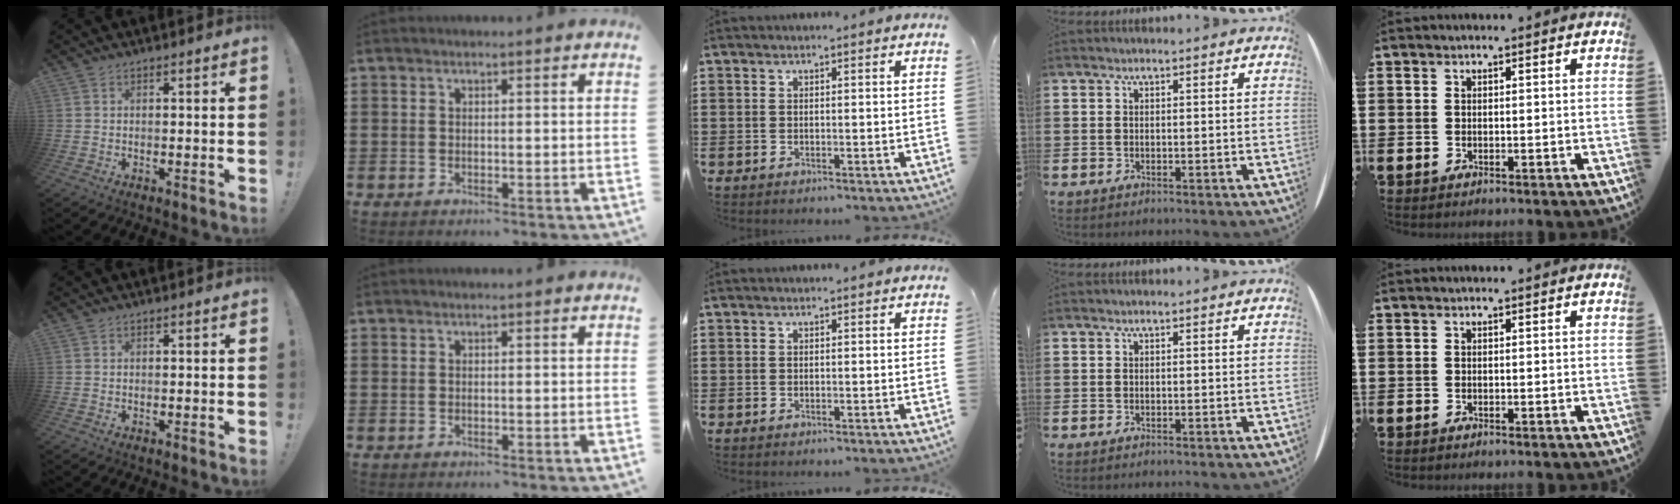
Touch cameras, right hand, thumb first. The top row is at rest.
{}